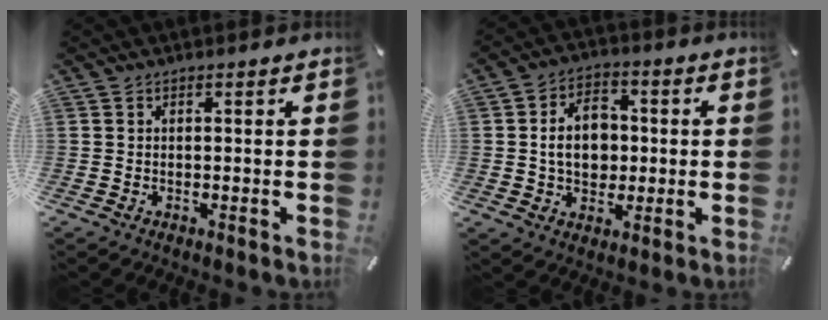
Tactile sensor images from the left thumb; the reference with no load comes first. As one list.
[{"total": 9.9, "force": [0.1, 7.7, 6.2], "torque": [-0.111, 0.010, 0.001]}]